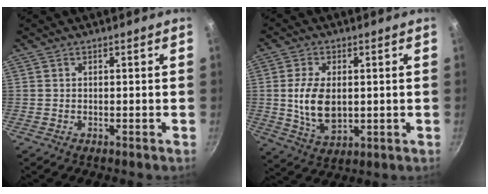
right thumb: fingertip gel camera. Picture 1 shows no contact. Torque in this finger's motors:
{"motor_torque": [-0.59, 0.73, 1.32, 0.37, 0.07]}